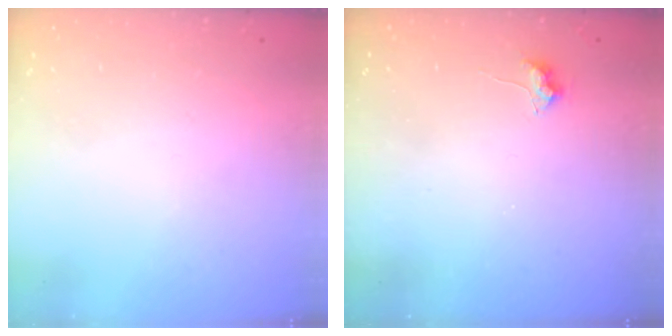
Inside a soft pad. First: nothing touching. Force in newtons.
{"total": 5.7, "press": 5.7, "slide": 0.9}